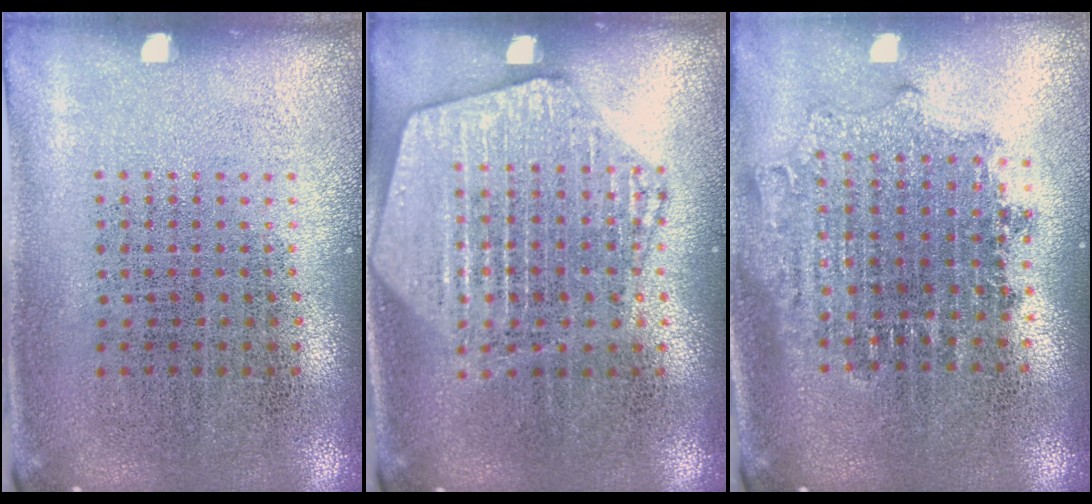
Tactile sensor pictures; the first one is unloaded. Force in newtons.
{"total": 2.0, "press": 2.0, "slide": 0.2}
{"total": 1.7, "press": 1.3, "slide": 1.0}